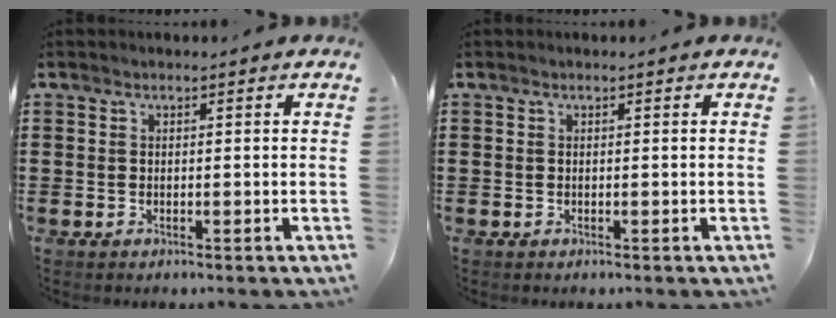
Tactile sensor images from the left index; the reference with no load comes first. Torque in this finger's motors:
{"motor_torque": [0.00, 0.00, 0.00, 0.00]}